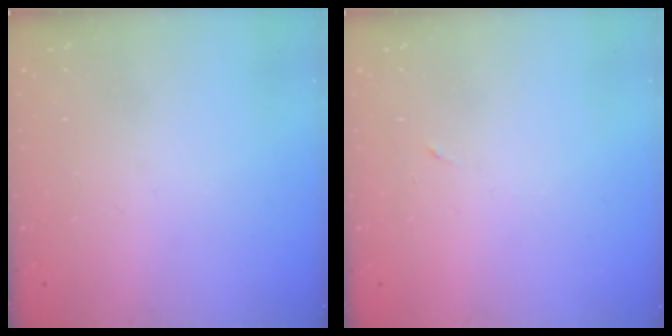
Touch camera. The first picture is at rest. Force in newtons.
{"total": 3.1, "press": 2.9, "slide": 1.1}